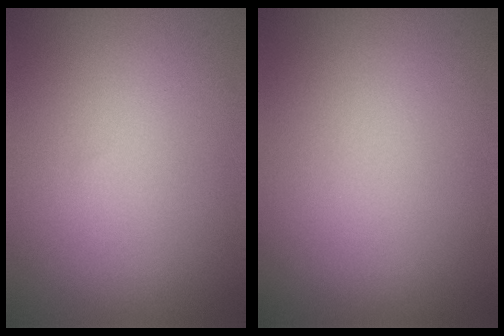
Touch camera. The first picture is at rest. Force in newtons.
{"total": 0.0}